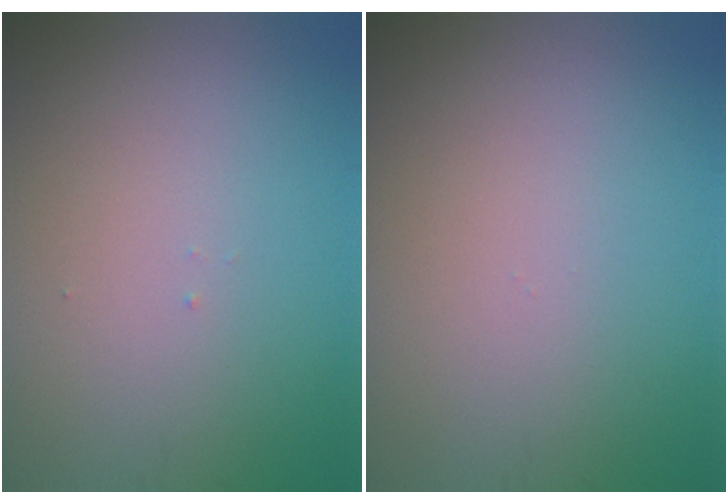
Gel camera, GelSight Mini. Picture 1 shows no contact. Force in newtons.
{"total": 0.0}